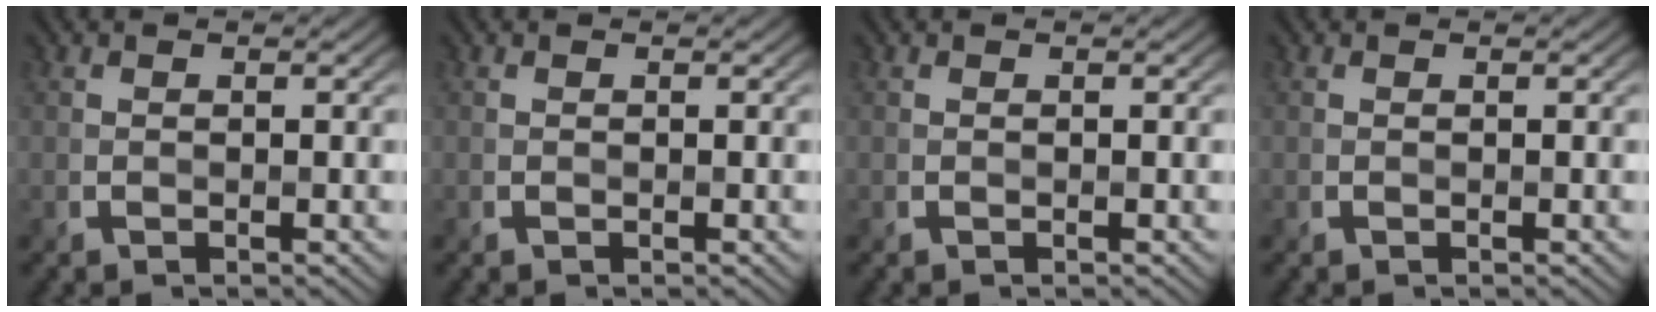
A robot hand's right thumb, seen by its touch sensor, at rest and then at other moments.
{"total": 0.0}
{"total": 0.0}
{"total": 0.0}